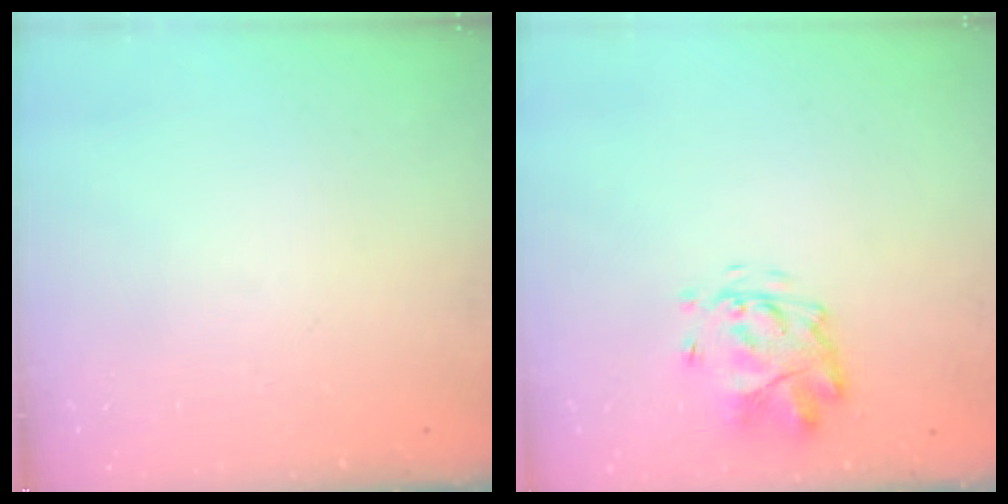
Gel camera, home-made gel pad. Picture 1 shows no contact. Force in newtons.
{"total": 3.8, "press": 3.4, "slide": 1.8}